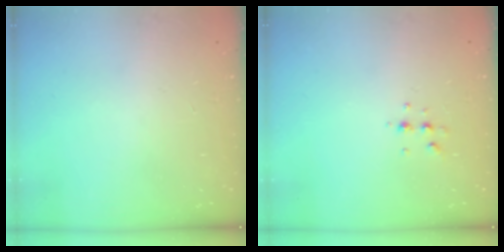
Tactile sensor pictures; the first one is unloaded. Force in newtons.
{"total": 3.9, "press": 3.8, "slide": 1.2}